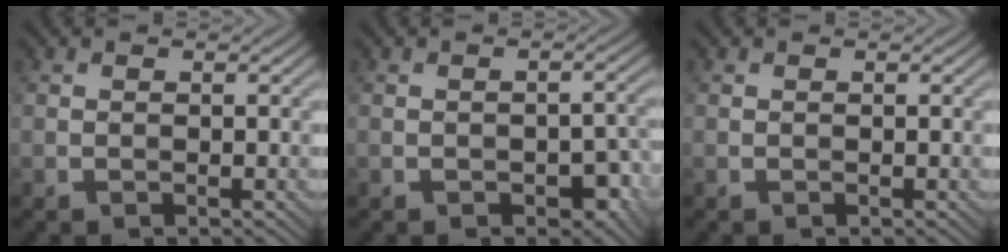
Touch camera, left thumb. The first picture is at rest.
{"total": 4.1, "force": [-1.8, 2.3, 2.9], "torque": [-0.035, 0.000, -0.021]}
{"total": 0.0}